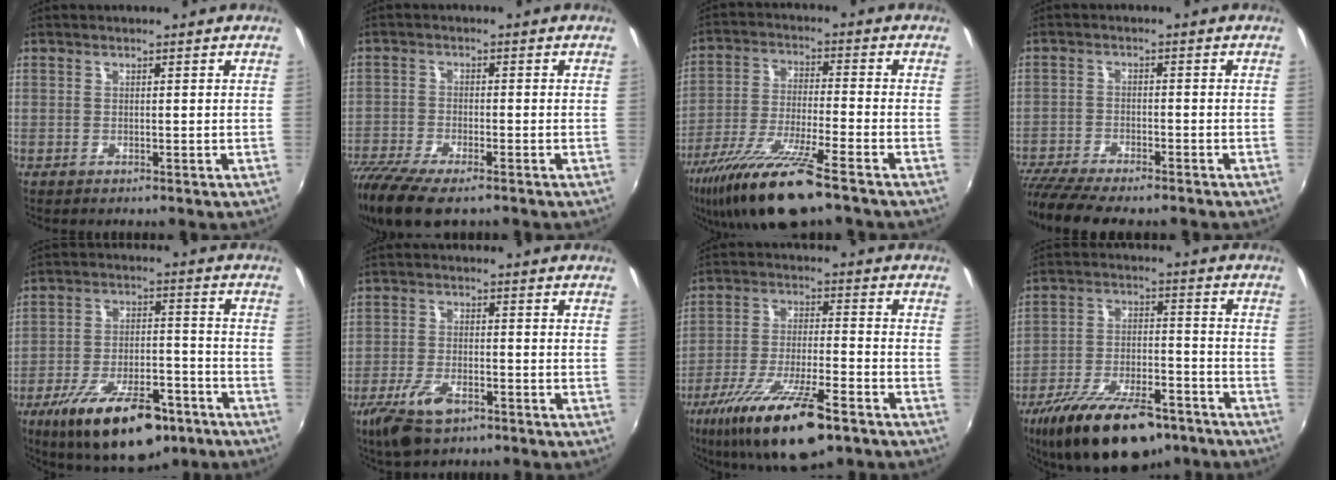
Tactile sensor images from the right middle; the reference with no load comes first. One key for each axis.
{"total": 13.2, "fx": -9.8, "fy": 4.0, "fz": 7.8, "tx": -0.189, "ty": -0.055, "tz": -0.180}
{"total": 15.5, "fx": -11.6, "fy": 1.0, "fz": 10.2, "tx": -0.209, "ty": -0.036, "tz": -0.211}
{"total": 11.0, "fx": -9.6, "fy": 1.8, "fz": 5.1, "tx": -0.126, "ty": -0.038, "tz": -0.166}
{"total": 19.0, "fx": -12.3, "fy": 7.2, "fz": 12.6, "tx": -0.222, "ty": -0.020, "tz": -0.182}
{"total": 8.7, "fx": -5.4, "fy": 3.7, "fz": 5.7, "tx": -0.139, "ty": -0.018, "tz": -0.101}
{"total": 17.7, "fx": -11.6, "fy": 4.2, "fz": 12.7, "tx": -0.245, "ty": -0.041, "tz": -0.202}
{"total": 20.5, "fx": -14.8, "fy": 8.1, "fz": 11.6, "tx": -0.223, "ty": -0.022, "tz": -0.229}